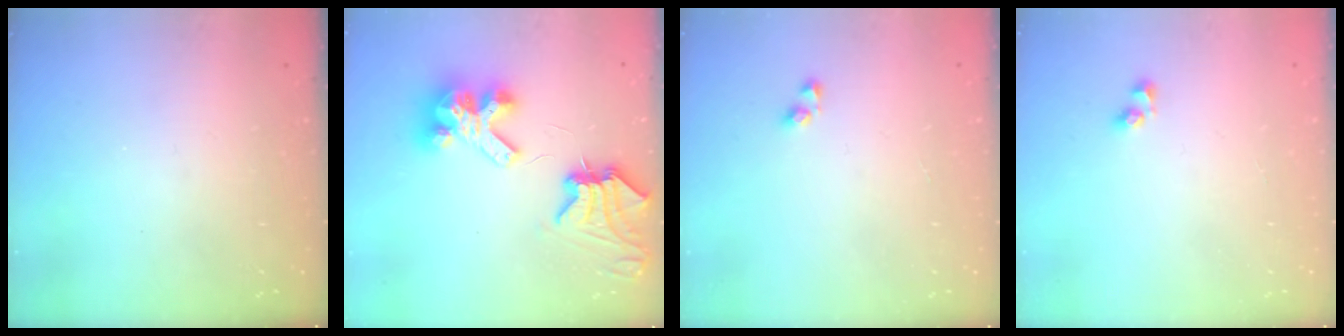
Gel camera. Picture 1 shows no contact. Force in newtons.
{"total": 10.0, "press": 10.0, "slide": 1.0}
{"total": 2.9, "press": 2.9, "slide": 0.2}
{"total": 4.0, "press": 3.7, "slide": 1.6}